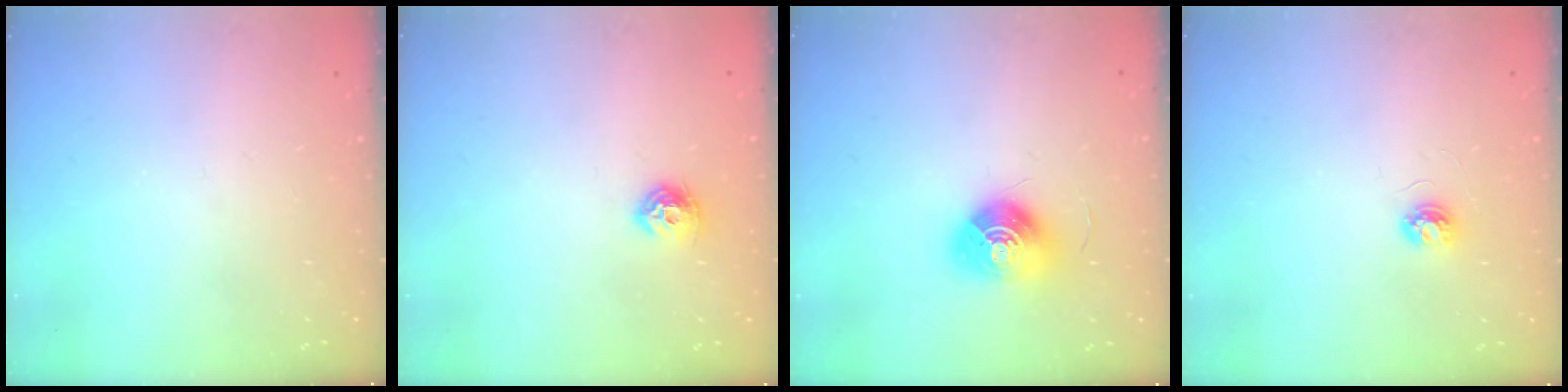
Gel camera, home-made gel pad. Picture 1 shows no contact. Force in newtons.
{"total": 7.2, "press": 7.1, "slide": 0.4}
{"total": 11.2, "press": 11.2, "slide": 0.5}
{"total": 3.7, "press": 3.7, "slide": 0.5}